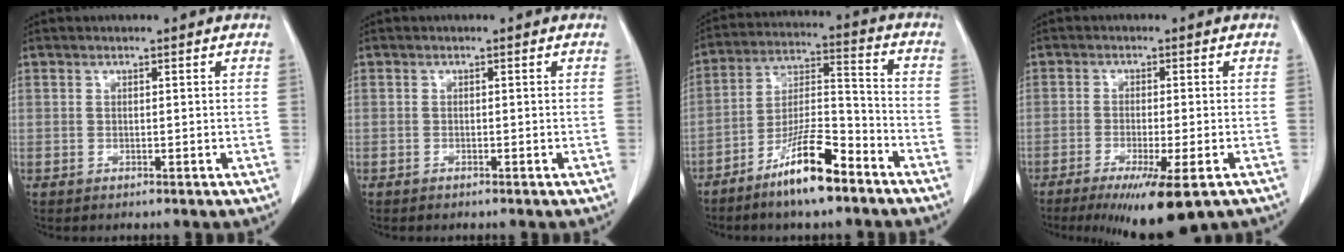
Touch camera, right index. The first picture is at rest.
{"total": 0.0}
{"total": 12.2, "force": [-8.2, 2.2, 8.8], "torque": [-0.163, -0.004, -0.148]}
{"total": 10.5, "force": [-6.9, 1.1, 7.8], "torque": [-0.112, -0.026, -0.098]}